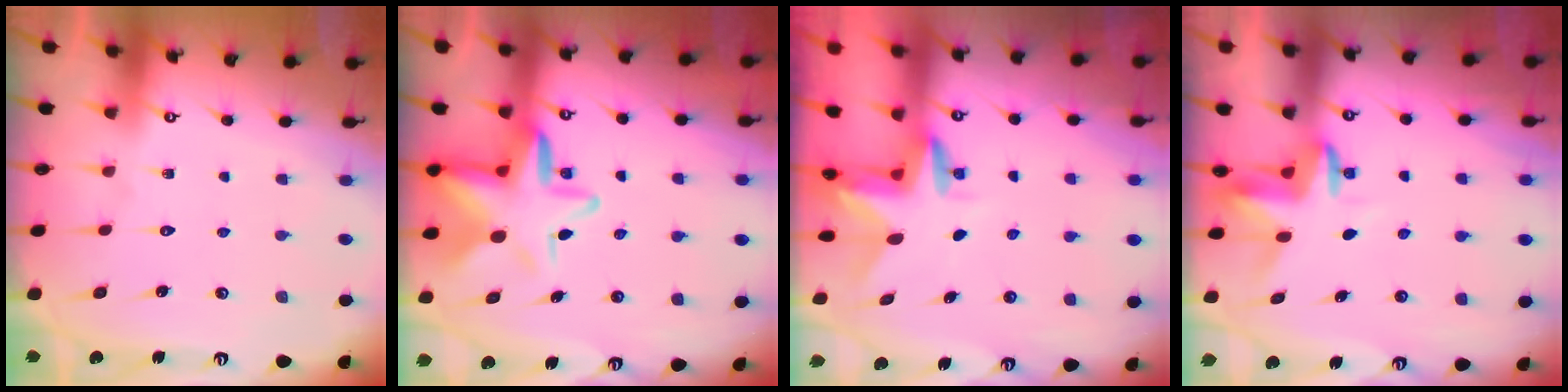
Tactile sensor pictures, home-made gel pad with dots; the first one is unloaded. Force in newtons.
{"total": 11.1, "press": 10.8, "slide": 2.6}
{"total": 3.1, "press": 3.1, "slide": 0.2}
{"total": 3.6, "press": 3.6, "slide": 0.2}